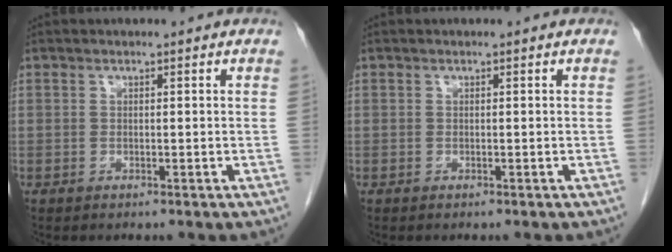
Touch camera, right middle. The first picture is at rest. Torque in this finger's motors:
{"motor_torque": [0.24, -0.42, -0.02, -0.04]}